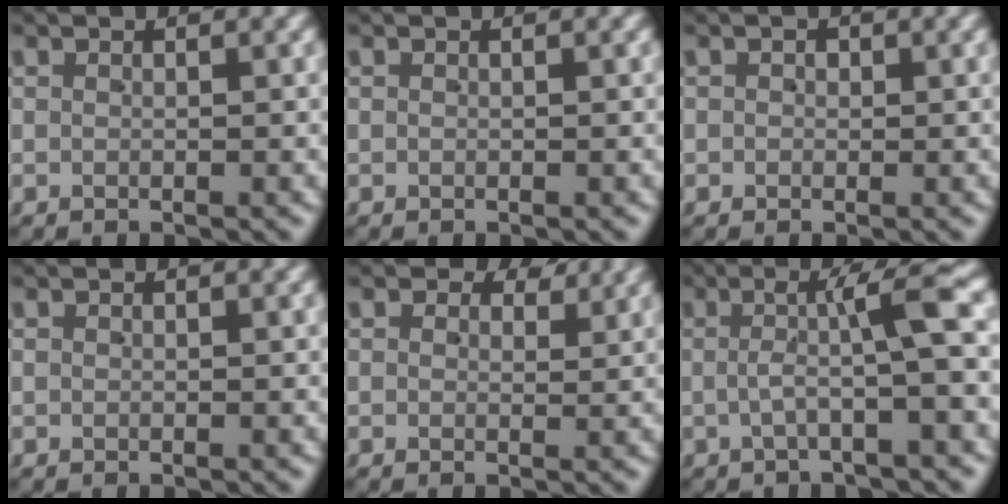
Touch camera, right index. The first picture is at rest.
{"total": 0.0}
{"total": 0.6, "force": [-0.2, 0.6, 0.0], "torque": [0.006, -0.003, -0.002]}
{"total": 0.0}
{"total": 1.7, "force": [1.3, 0.9, 0.6], "torque": [-0.003, -0.005, 0.019]}
{"total": 3.6, "force": [-0.4, -0.7, 3.5], "torque": [-0.054, 0.004, -0.005]}